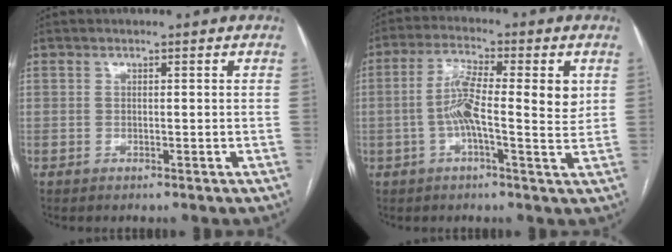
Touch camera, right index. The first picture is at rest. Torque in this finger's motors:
{"motor_torque": [0.37, -0.05, 0.59, 0.07]}